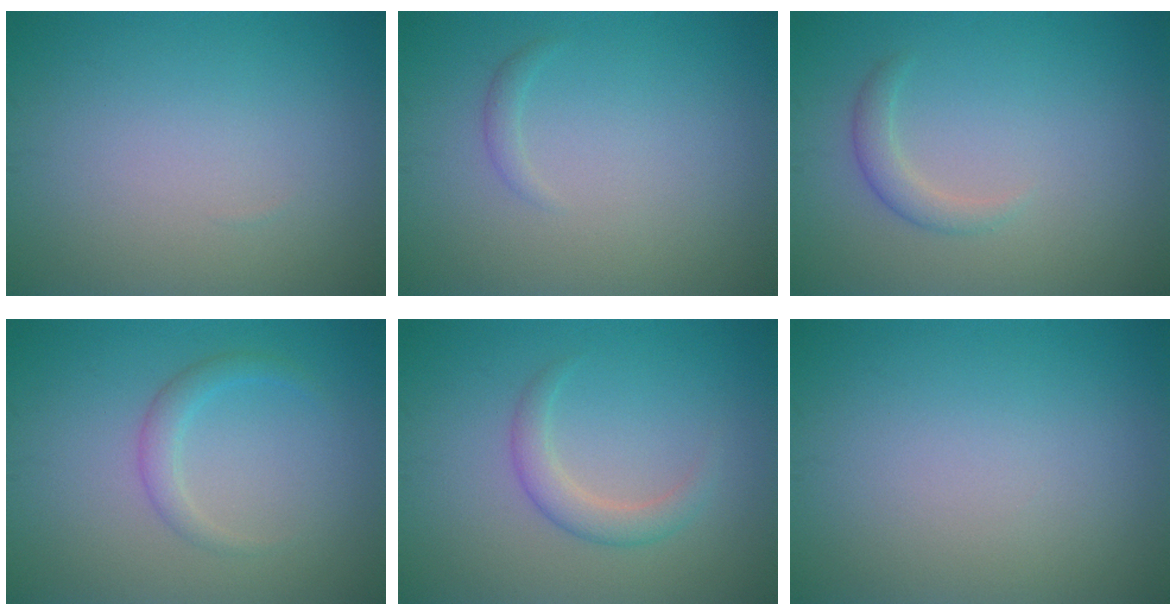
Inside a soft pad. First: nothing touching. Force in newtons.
{"total": 0.7, "press": 0.7, "slide": 0.0}
{"total": 1.6, "press": 1.6, "slide": 0.1}
{"total": 1.7, "press": 1.7, "slide": 0.0}
{"total": 2.3, "press": 2.3, "slide": 0.2}
{"total": 0.0}